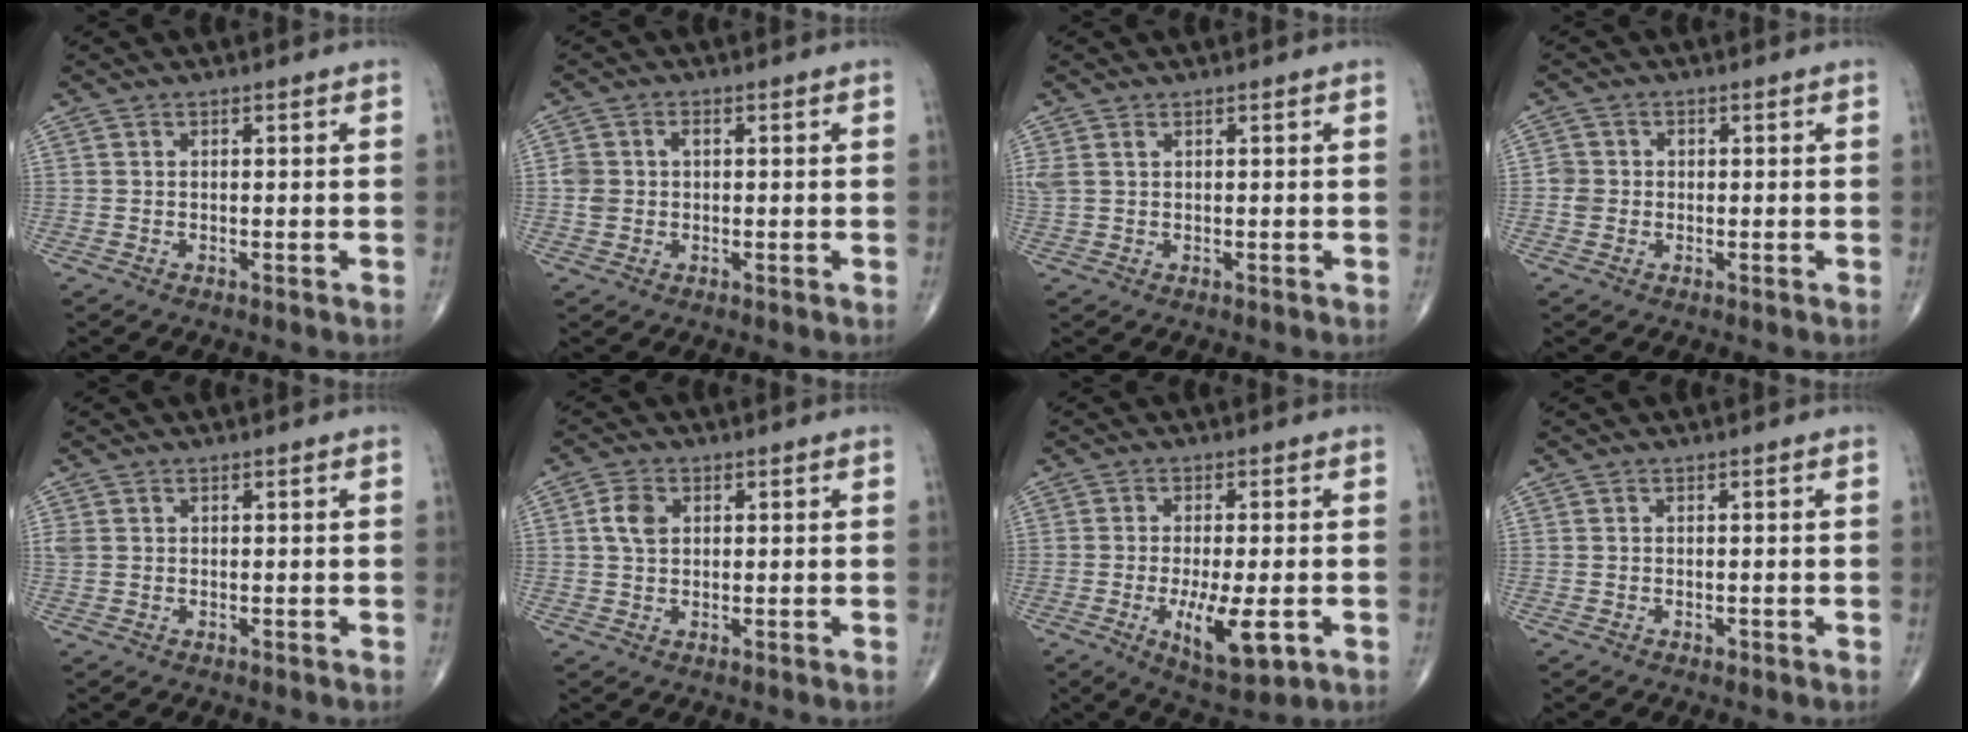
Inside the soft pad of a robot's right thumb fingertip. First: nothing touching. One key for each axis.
{"total": 3.4, "fx": 0.3, "fy": 2.6, "fz": 2.2, "tx": -0.047, "ty": 0.011, "tz": 0.009}
{"total": 2.3, "fx": 1.0, "fy": 1.2, "fz": 1.6, "tx": -0.054, "ty": 0.015, "tz": 0.031}
{"total": 2.5, "fx": -0.2, "fy": 2.4, "fz": 0.8, "tx": -0.004, "ty": 0.007, "tz": -0.004}
{"total": 1.4, "fx": 0.3, "fy": 1.2, "fz": 0.8, "tx": -0.025, "ty": 0.008, "tz": 0.010}
{"total": 4.0, "fx": 0.9, "fy": 2.8, "fz": 2.7, "tx": -0.052, "ty": 0.001, "tz": 0.014}
{"total": 10.0, "fx": -2.8, "fy": 3.3, "fz": 9.0, "tx": -0.148, "ty": -0.016, "tz": -0.040}
{"total": 0.5, "fx": -0.3, "fy": 0.3, "fz": 0.3, "tx": -0.006, "ty": -0.001, "tz": -0.005}